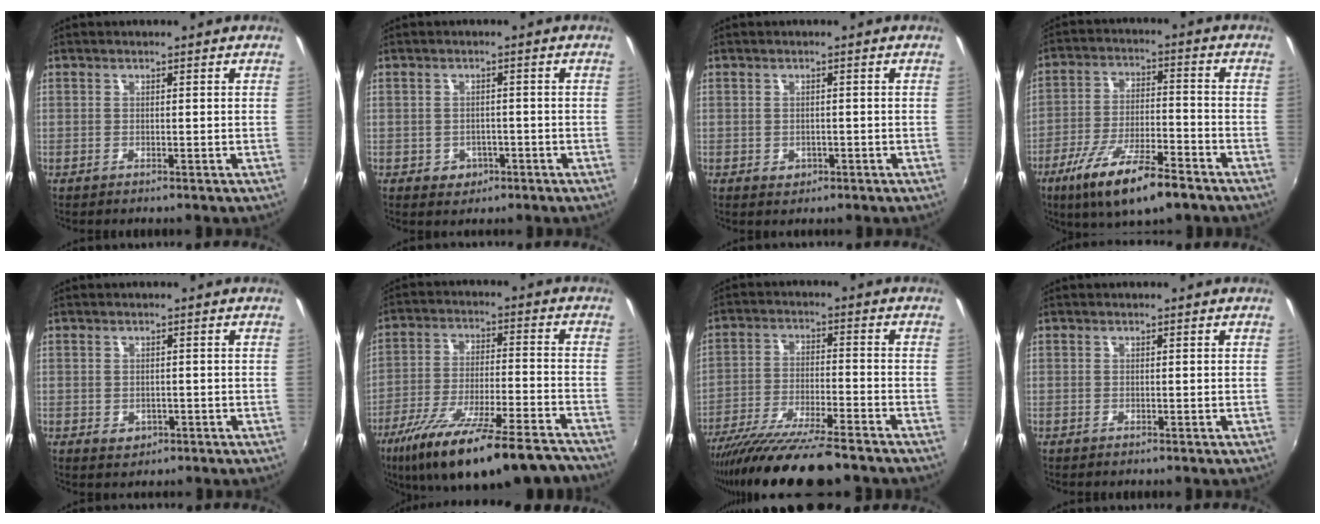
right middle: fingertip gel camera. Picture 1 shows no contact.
{"total": 3.8, "force": [-1.5, 3.3, 1.1], "torque": [-0.030, 0.003, -0.014]}
{"total": 2.2, "force": [-0.7, 1.8, 0.9], "torque": [-0.017, -0.002, -0.007]}
{"total": 15.0, "force": [-9.8, 3.6, 10.8], "torque": [-0.213, -0.034, -0.168]}
{"total": 2.5, "force": [-0.7, 2.1, 1.2], "torque": [-0.022, -0.002, -0.006]}
{"total": 23.4, "force": [-18.7, 4.2, 13.5], "torque": [-0.240, -0.050, -0.285]}
{"total": 16.5, "force": [-13.8, 1.5, 8.9], "torque": [-0.177, -0.043, -0.232]}
{"total": 0.0}